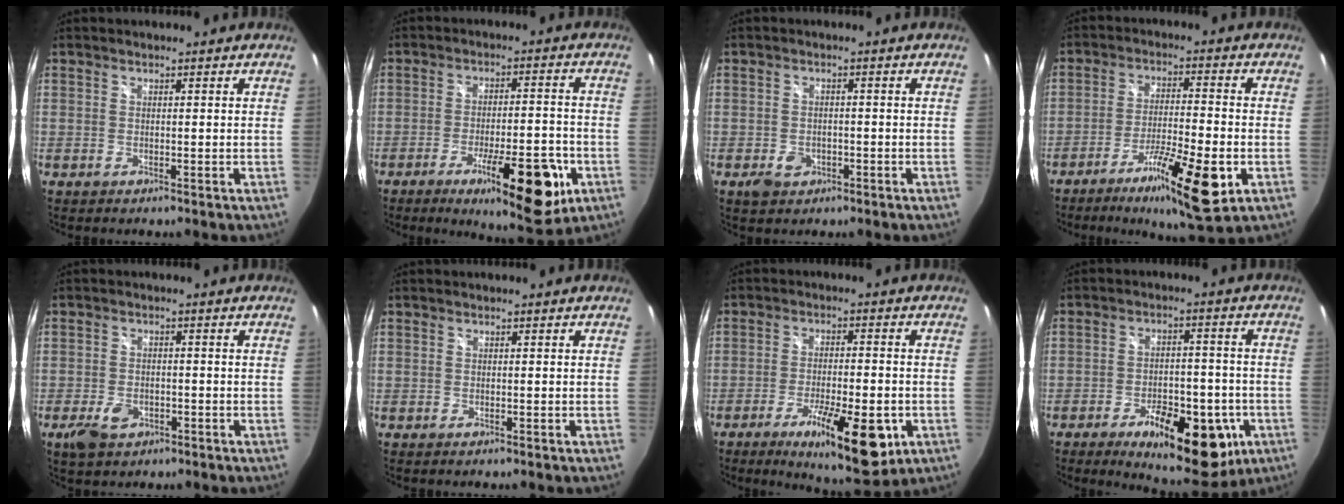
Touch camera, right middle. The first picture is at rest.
{"total": 15.1, "force": [-7.1, 4.0, 12.7], "torque": [-0.196, -0.018, -0.092]}
{"total": 3.6, "force": [-1.8, 2.7, 1.7], "torque": [-0.038, -0.001, -0.022]}
{"total": 13.3, "force": [-6.0, 2.0, 11.7], "torque": [-0.215, -0.024, -0.097]}
{"total": 5.3, "force": [-2.8, 3.3, 3.1], "torque": [-0.079, -0.006, -0.046]}
{"total": 0.0}
{"total": 14.6, "force": [-6.7, 4.0, 12.3], "torque": [-0.212, -0.032, -0.093]}
{"total": 16.8, "force": [-8.1, 7.7, 12.5], "torque": [-0.197, -0.012, -0.096]}